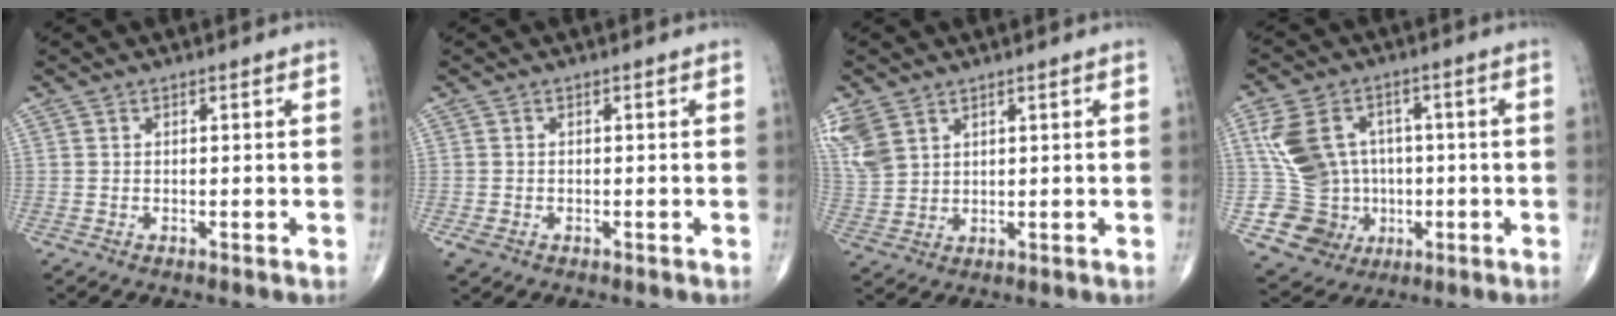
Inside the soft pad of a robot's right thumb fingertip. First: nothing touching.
{"total": 1.9, "force": [-0.8, 1.4, 1.1], "torque": [-0.026, -0.002, -0.010]}
{"total": 8.0, "force": [4.4, 5.1, 4.2], "torque": [-0.100, -0.004, 0.105]}
{"total": 15.0, "force": [0.7, 12.8, 7.7], "torque": [-0.120, 0.012, 0.034]}